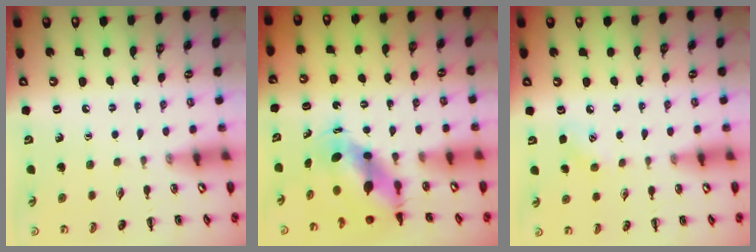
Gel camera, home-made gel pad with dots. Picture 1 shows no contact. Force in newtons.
{"total": 5.8, "press": 5.6, "slide": 1.4}
{"total": 3.7, "press": 3.5, "slide": 1.1}